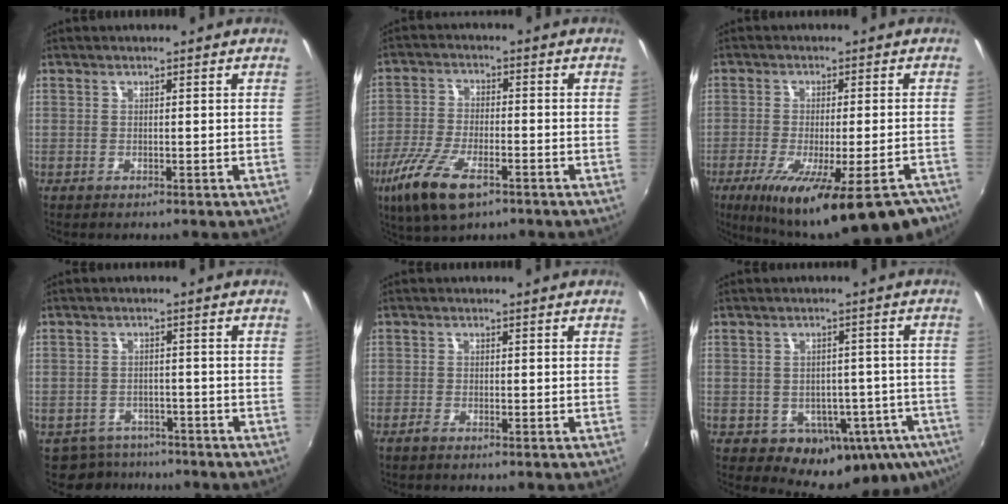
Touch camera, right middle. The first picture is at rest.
{"total": 11.7, "force": [-6.6, 4.3, 8.6], "torque": [-0.197, -0.028, -0.128]}
{"total": 18.5, "force": [-12.6, 3.7, 13.1], "torque": [-0.221, -0.062, -0.182]}
{"total": 5.9, "force": [-4.9, 3.3, 0.3], "torque": [-0.017, 0.006, -0.075]}
{"total": 1.3, "force": [-1.1, 0.1, 0.6], "torque": [-0.016, -0.004, -0.026]}
{"total": 13.1, "force": [-5.6, 9.4, 7.2], "torque": [-0.127, -0.003, -0.052]}